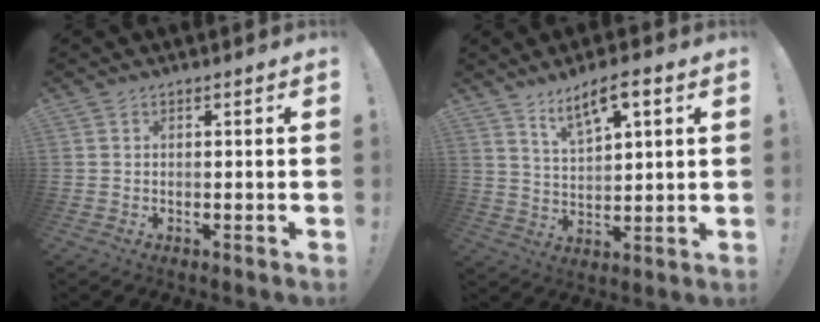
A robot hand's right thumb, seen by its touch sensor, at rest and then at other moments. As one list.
[{"total": 8.2, "force": [5.2, 2.6, 5.8], "torque": [-0.098, -0.022, 0.091]}]